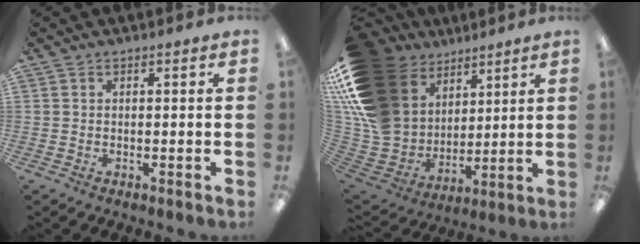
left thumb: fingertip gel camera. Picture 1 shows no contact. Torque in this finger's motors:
{"motor_torque": [2.61, 2.40, 1.40, -1.37, 0.53]}